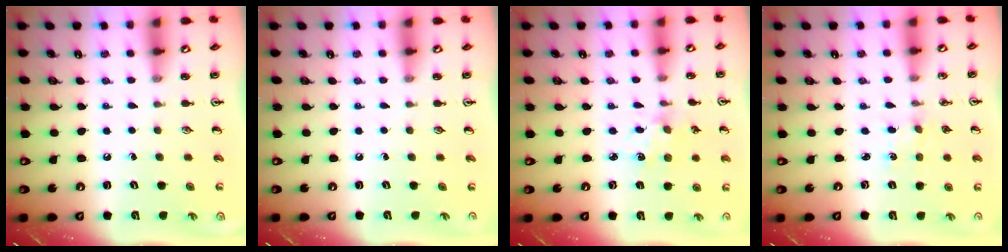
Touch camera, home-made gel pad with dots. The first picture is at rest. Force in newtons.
{"total": 0.0}
{"total": 2.9, "press": 2.8, "slide": 0.3}
{"total": 0.7, "press": 0.7, "slide": 0.2}